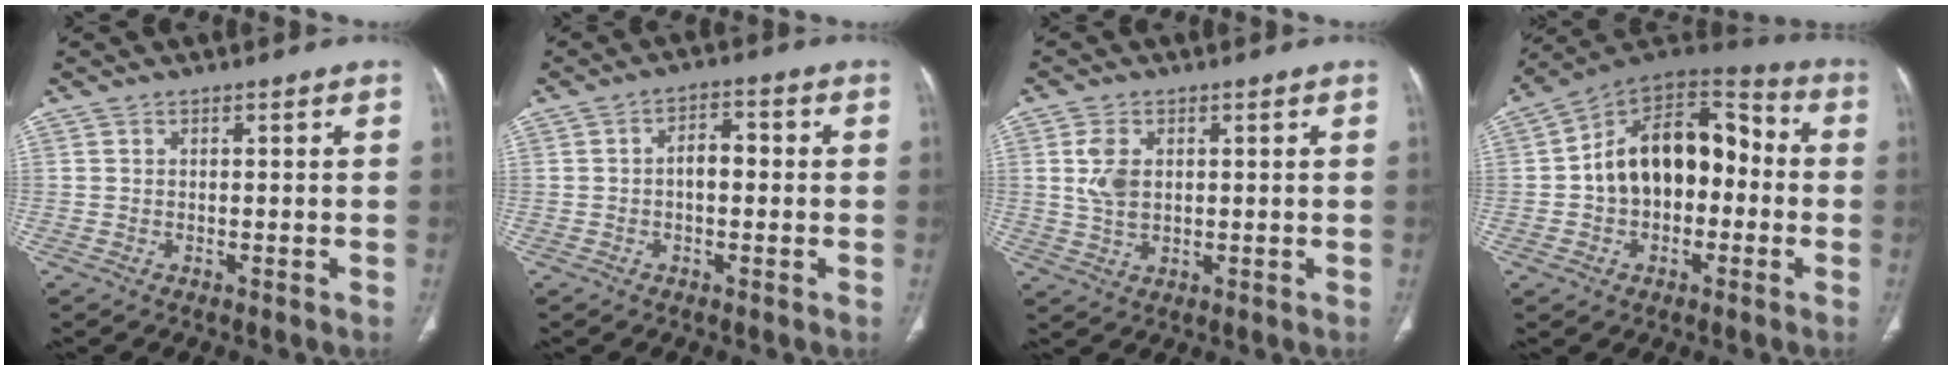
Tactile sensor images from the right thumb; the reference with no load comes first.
{"total": 4.4, "force": [-0.2, 2.5, 3.6], "torque": [-0.047, 0.017, -0.010]}
{"total": 5.4, "force": [1.1, 3.5, 4.1], "torque": [-0.081, -0.002, 0.025]}
{"total": 17.9, "force": [-0.4, 12.2, 13.1], "torque": [-0.159, 0.048, -0.015]}